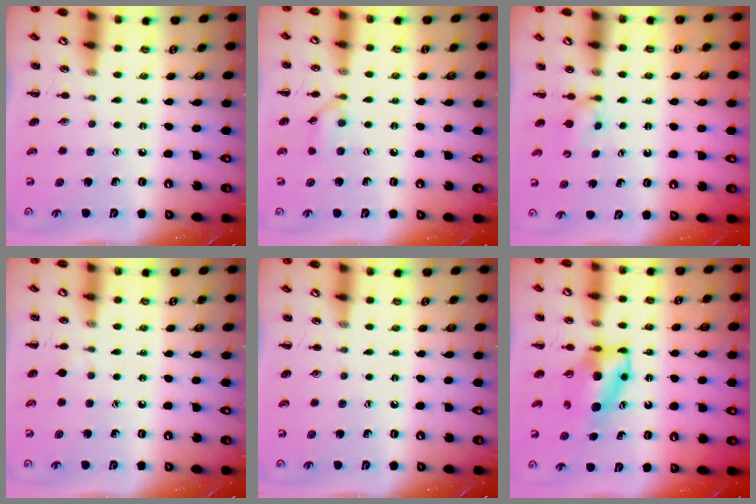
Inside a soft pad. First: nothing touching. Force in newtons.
{"total": 7.4, "press": 7.3, "slide": 0.8}
{"total": 2.5, "press": 2.3, "slide": 1.0}
{"total": 2.7, "press": 2.5, "slide": 1.1}
{"total": 0.0}
{"total": 6.3, "press": 6.2, "slide": 1.0}